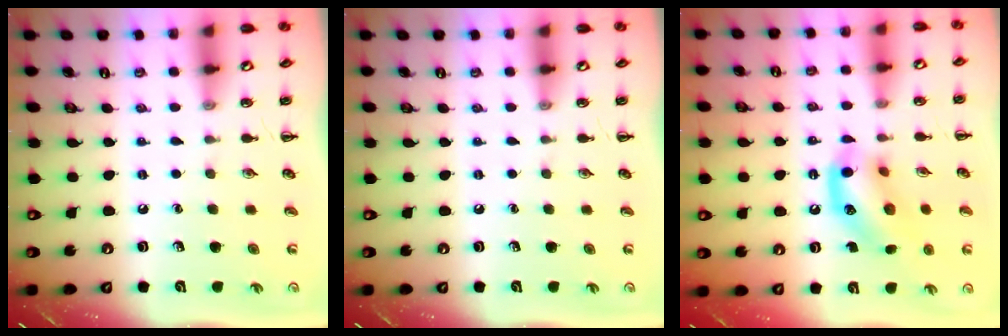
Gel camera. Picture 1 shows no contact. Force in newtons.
{"total": 0.0}
{"total": 13.6, "press": 13.3, "slide": 3.2}